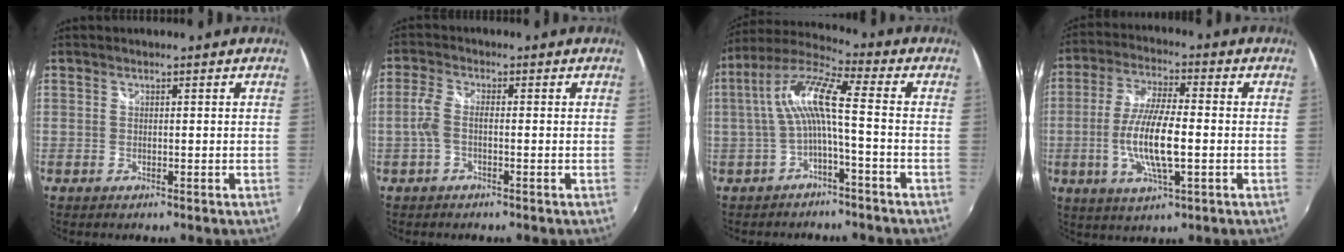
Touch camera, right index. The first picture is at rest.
{"total": 3.4, "force": [-0.9, 1.2, 3.0], "torque": [-0.068, 0.004, -0.020]}
{"total": 9.6, "force": [-1.3, 0.9, 9.5], "torque": [-0.200, 0.020, -0.024]}
{"total": 11.8, "force": [-2.2, 2.8, 11.3], "torque": [-0.227, -0.007, -0.044]}